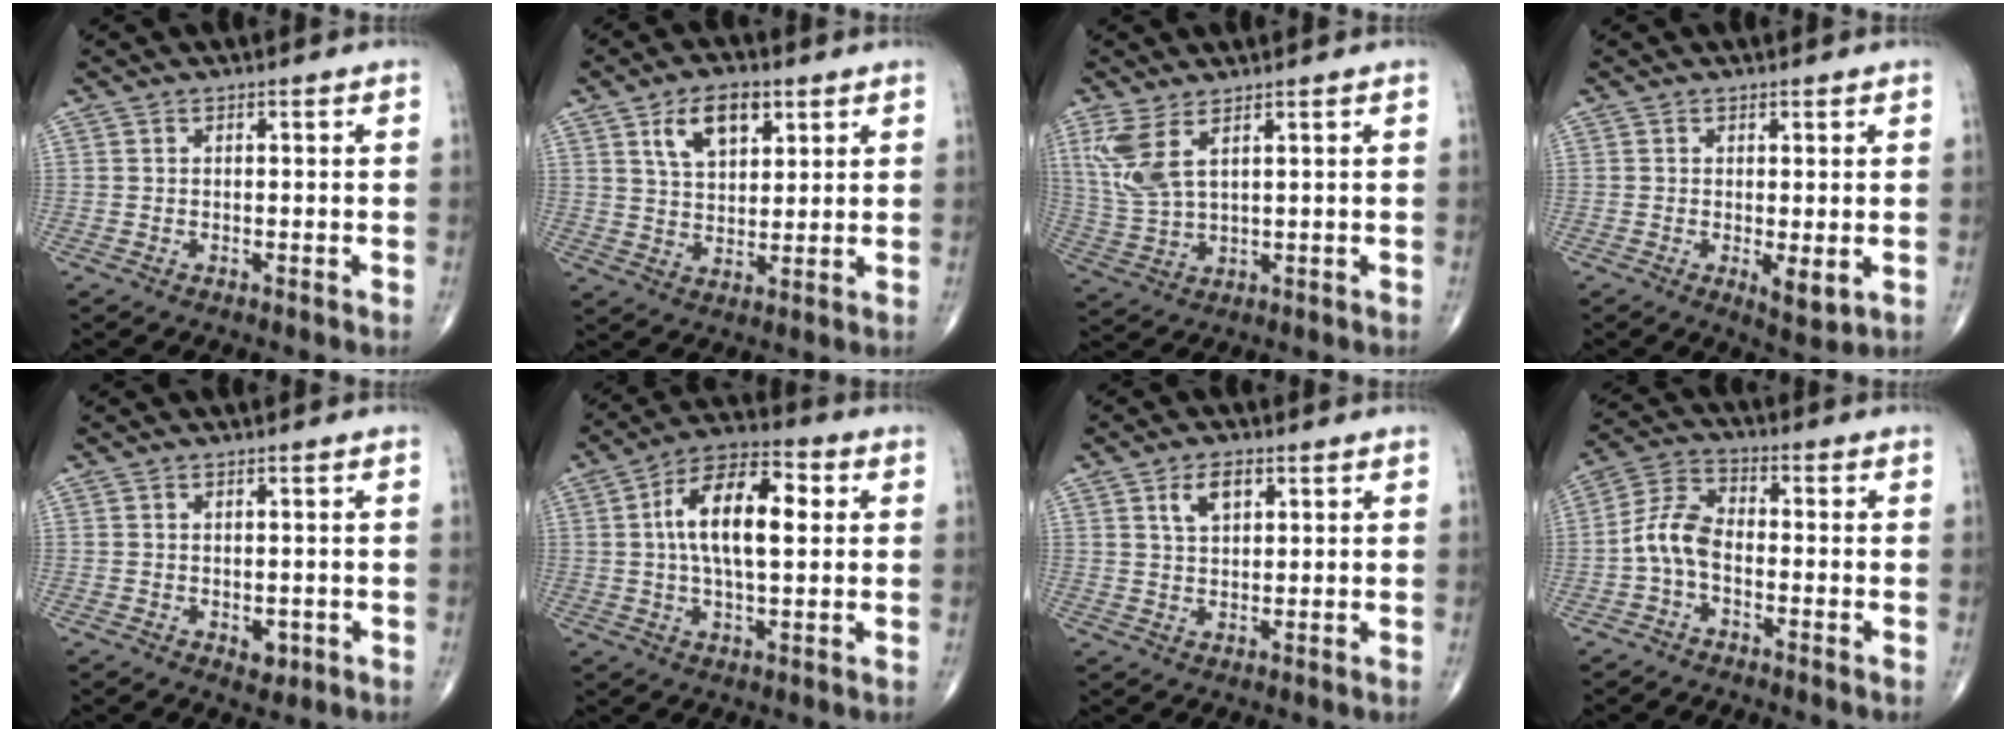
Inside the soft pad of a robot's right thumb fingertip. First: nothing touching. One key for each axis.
{"total": 9.1, "fx": 4.4, "fy": 5.0, "fz": 6.2, "tx": -0.088, "ty": -0.015, "tz": 0.079}
{"total": 7.6, "fx": 3.7, "fy": 2.7, "fz": 6.1, "tx": -0.150, "ty": -0.013, "tz": 0.088}
{"total": 3.7, "fx": -0.5, "fy": 1.3, "fz": 3.5, "tx": -0.054, "ty": -0.015, "tz": -0.003}
{"total": 2.4, "fx": -0.6, "fy": 1.6, "fz": 1.7, "tx": -0.011, "ty": -0.001, "tz": -0.003}
{"total": 14.6, "fx": 2.3, "fy": 6.7, "fz": 12.8, "tx": -0.217, "ty": 0.019, "tz": 0.031}
{"total": 4.7, "fx": 2.2, "fy": 2.6, "fz": 3.3, "tx": -0.050, "ty": -0.004, "tz": 0.040}
{"total": 6.9, "fx": -1.9, "fy": 3.8, "fz": 5.3, "tx": -0.108, "ty": 0.029, "tz": -0.051}